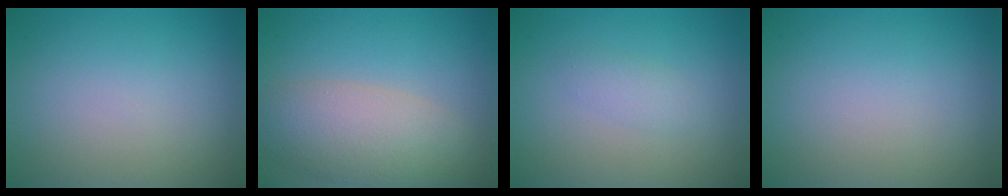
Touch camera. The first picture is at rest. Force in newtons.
{"total": 5.8, "press": 5.8, "slide": 0.6}
{"total": 1.3, "press": 1.3, "slide": 0.1}
{"total": 0.0}